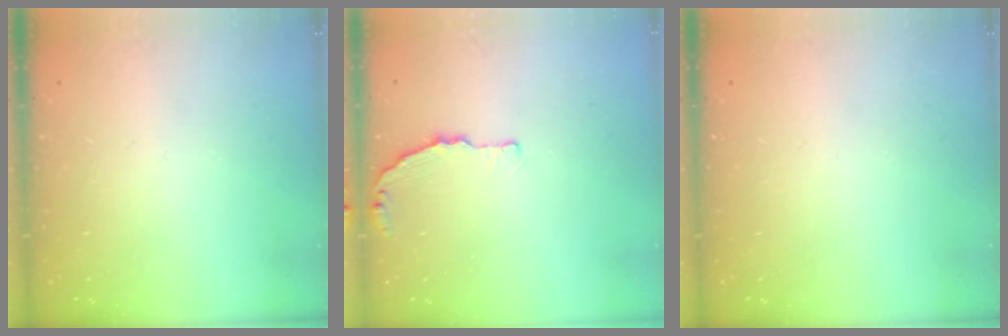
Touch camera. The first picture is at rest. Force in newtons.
{"total": 2.6, "press": 2.6, "slide": 0.4}
{"total": 0.0}